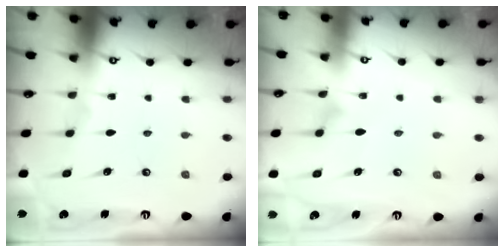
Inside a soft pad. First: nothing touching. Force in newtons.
{"total": 4.2, "press": 4.2, "slide": 0.3}